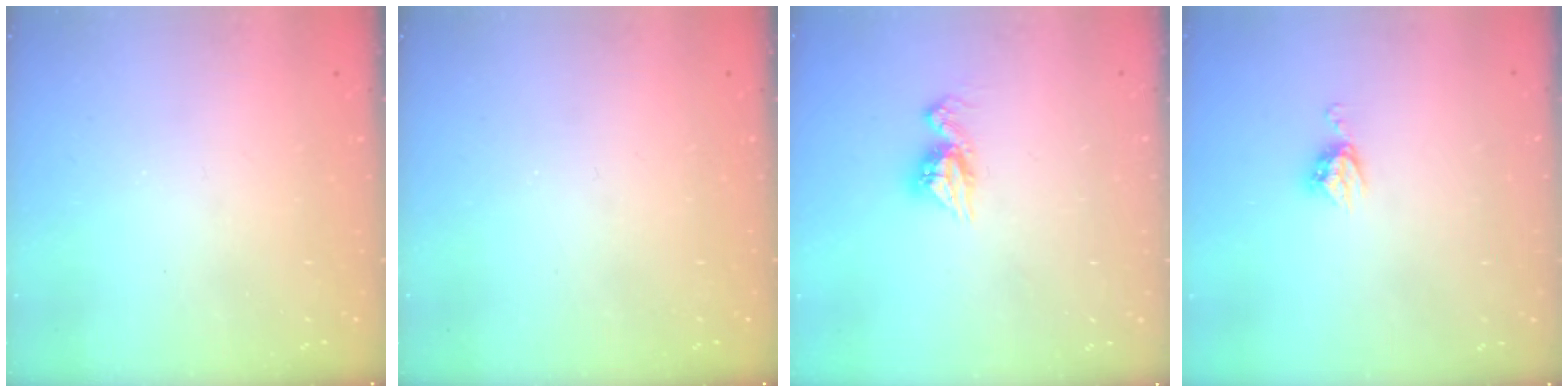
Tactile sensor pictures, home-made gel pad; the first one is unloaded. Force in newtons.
{"total": 0.0}
{"total": 8.1, "press": 8.1, "slide": 0.6}
{"total": 5.2, "press": 5.2, "slide": 0.0}